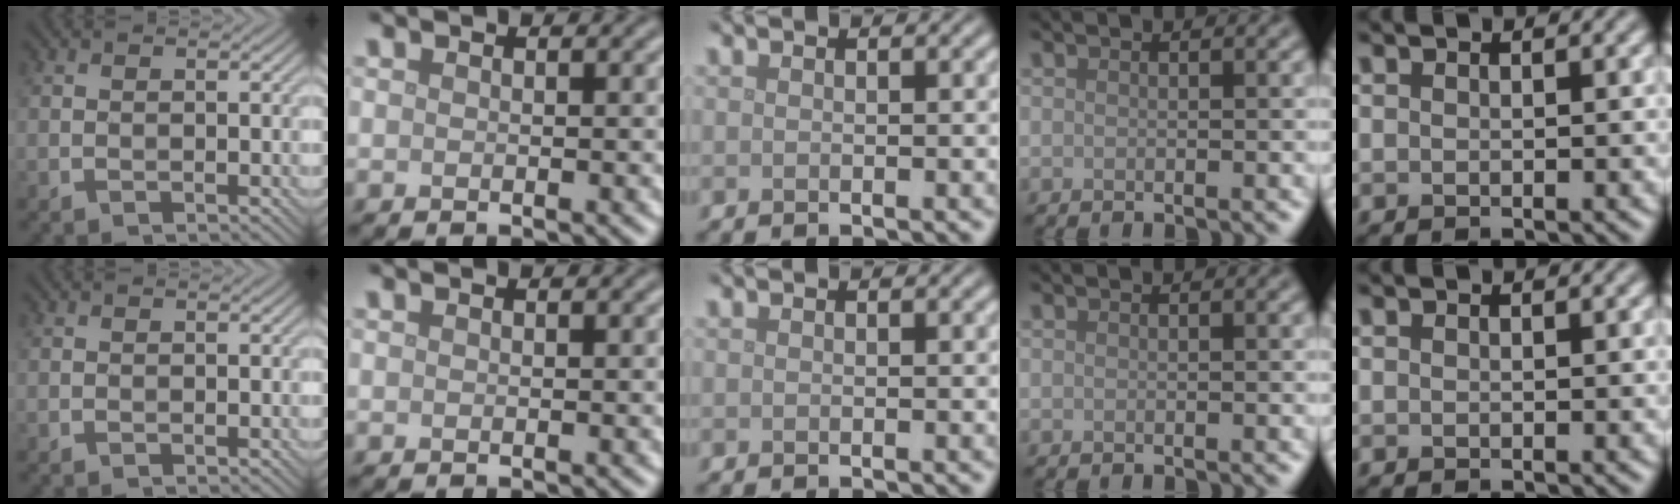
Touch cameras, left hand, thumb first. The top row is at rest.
{}